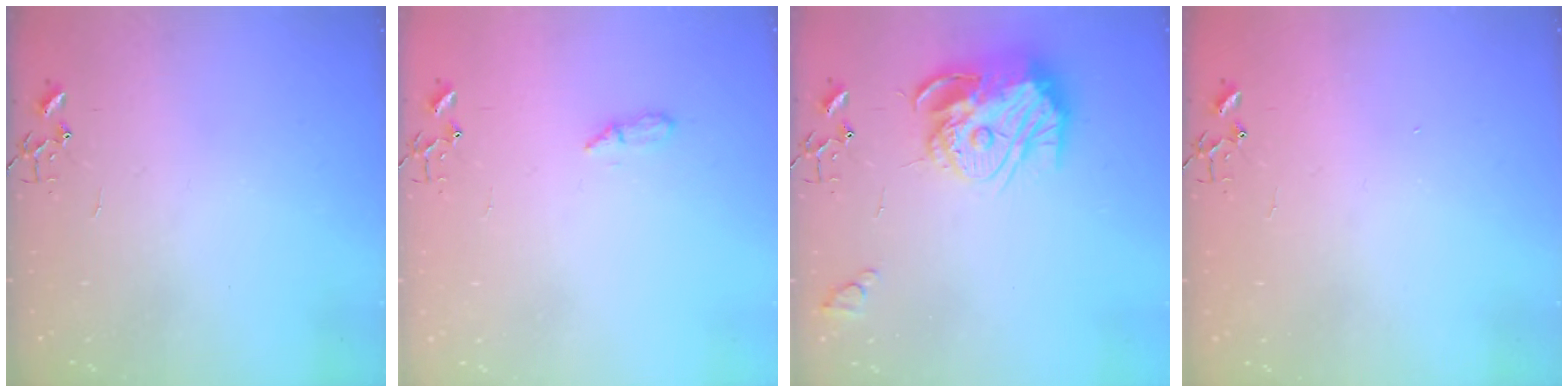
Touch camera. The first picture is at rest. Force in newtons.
{"total": 4.5, "press": 4.4, "slide": 0.6}
{"total": 16.3, "press": 16.2, "slide": 1.6}
{"total": 1.1, "press": 1.1, "slide": 0.1}